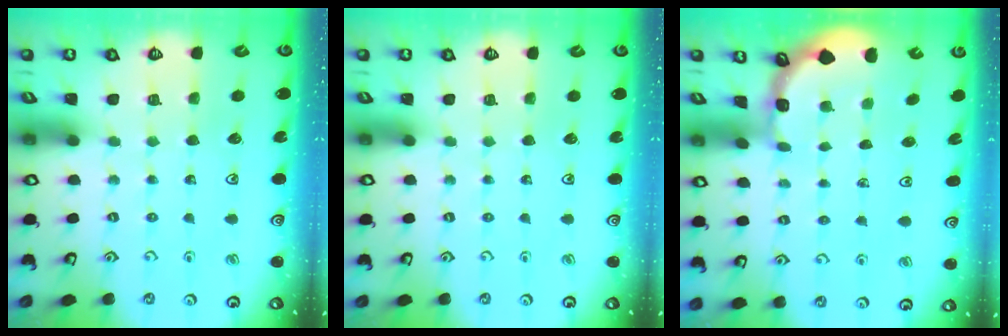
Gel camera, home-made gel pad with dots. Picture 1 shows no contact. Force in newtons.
{"total": 0.0}
{"total": 1.6, "press": 1.6, "slide": 0.2}